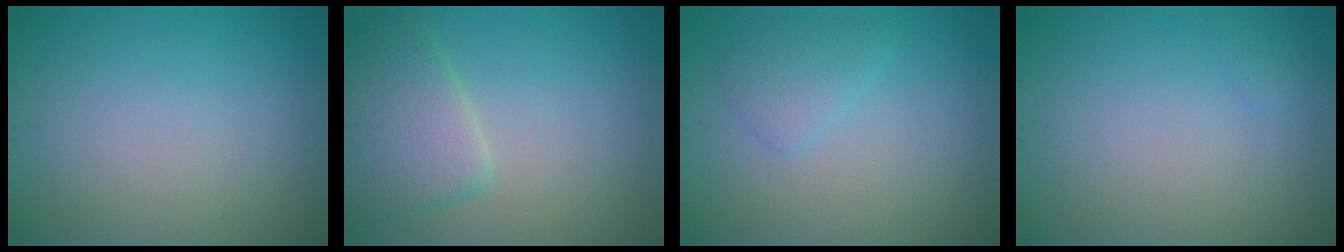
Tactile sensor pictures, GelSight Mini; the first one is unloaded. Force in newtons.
{"total": 4.2, "press": 4.2, "slide": 0.1}
{"total": 2.0, "press": 2.0, "slide": 0.1}
{"total": 0.5, "press": 0.5, "slide": 0.0}